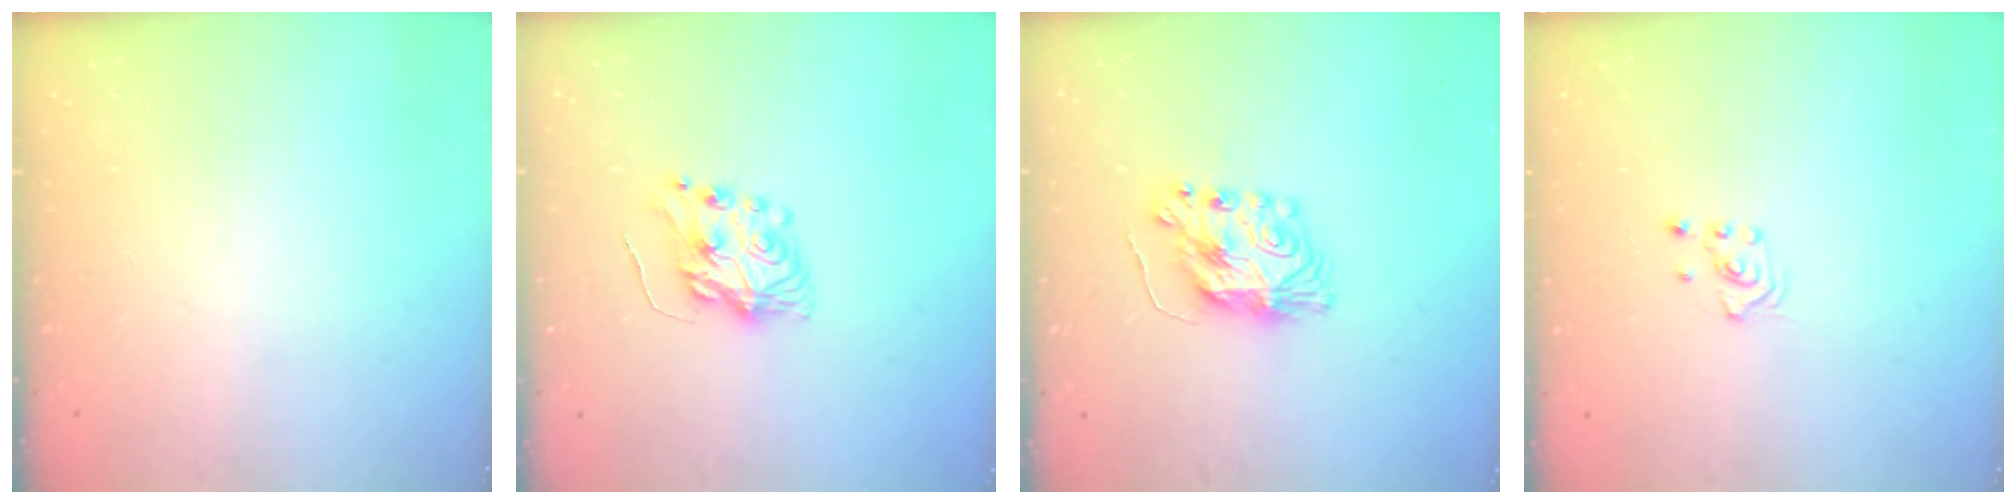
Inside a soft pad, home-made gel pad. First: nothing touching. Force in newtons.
{"total": 7.5, "press": 7.5, "slide": 0.7}
{"total": 8.9, "press": 8.9, "slide": 0.6}
{"total": 2.0, "press": 2.0, "slide": 0.2}